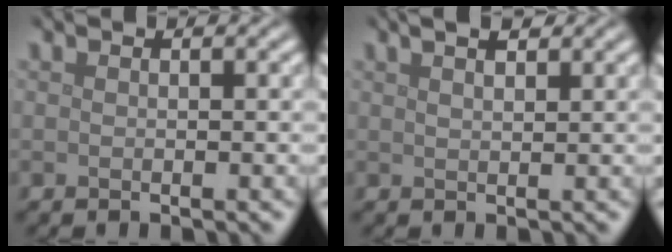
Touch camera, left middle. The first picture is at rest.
{"total": 3.2, "force": [2.2, 1.2, 1.9], "torque": [-0.020, 0.015, 0.014]}